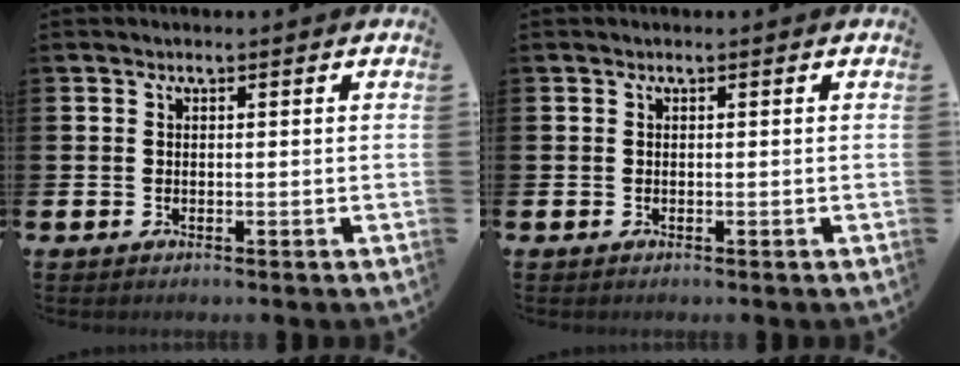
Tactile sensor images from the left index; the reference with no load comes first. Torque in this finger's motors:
{"motor_torque": [-0.01, 0.01, 0.00, 0.00]}